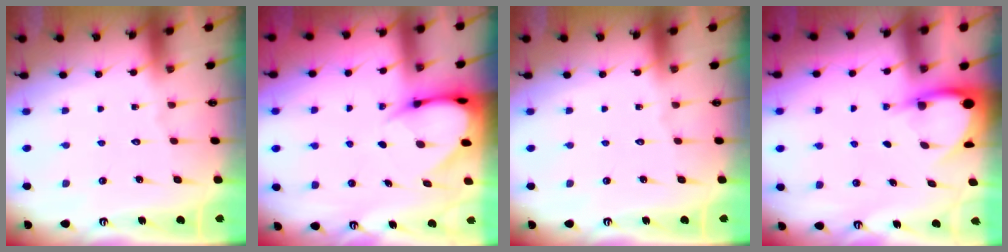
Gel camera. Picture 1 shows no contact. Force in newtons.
{"total": 4.8, "press": 4.8, "slide": 0.4}
{"total": 0.0}
{"total": 3.9, "press": 3.9, "slide": 0.3}